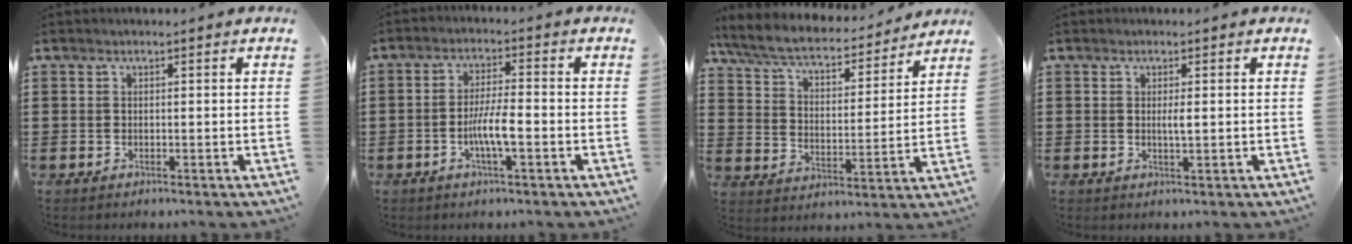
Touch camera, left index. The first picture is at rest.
{"total": 5.6, "force": [-1.6, 1.0, 5.3], "torque": [-0.104, 0.000, -0.034]}
{"total": 6.6, "force": [5.7, 1.2, 3.1], "torque": [-0.085, -0.037, 0.095]}
{"total": 1.8, "force": [0.2, 0.2, 1.8], "torque": [-0.035, -0.003, 0.002]}